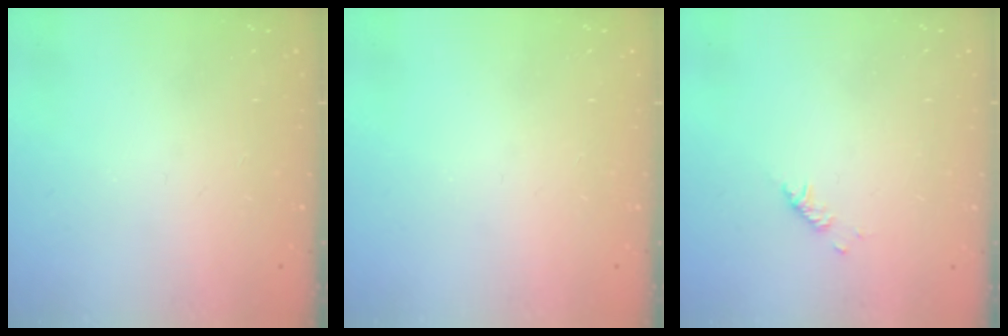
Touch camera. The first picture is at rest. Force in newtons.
{"total": 0.0}
{"total": 2.9, "press": 2.9, "slide": 0.6}